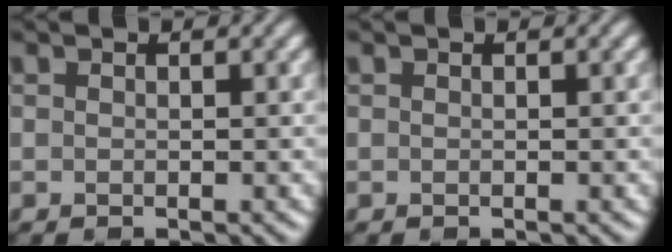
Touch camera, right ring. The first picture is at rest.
{"total": 0.0}